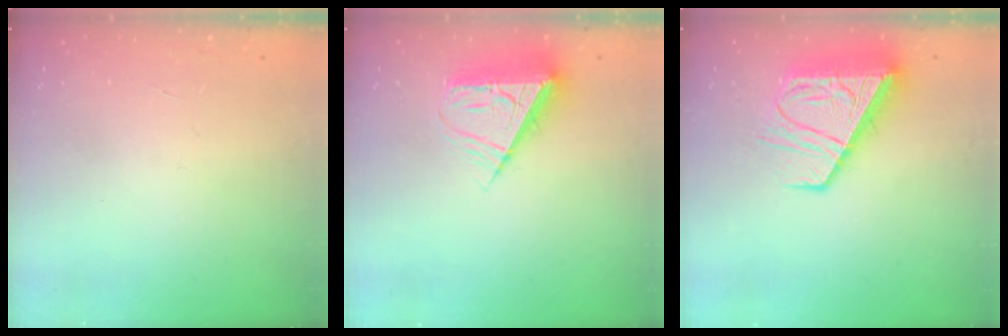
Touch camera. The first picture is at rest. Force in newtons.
{"total": 11.8, "press": 11.7, "slide": 1.2}
{"total": 13.6, "press": 13.5, "slide": 1.7}